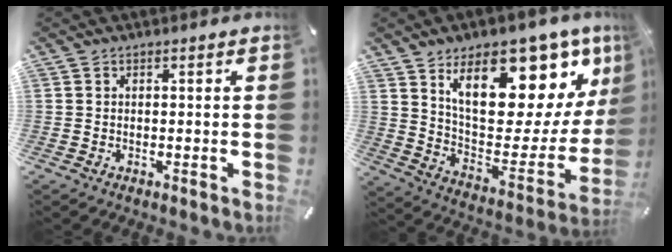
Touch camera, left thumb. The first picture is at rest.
{"total": 21.8, "force": [14.2, 10.1, 13.0], "torque": [-0.188, -0.101, 0.241]}